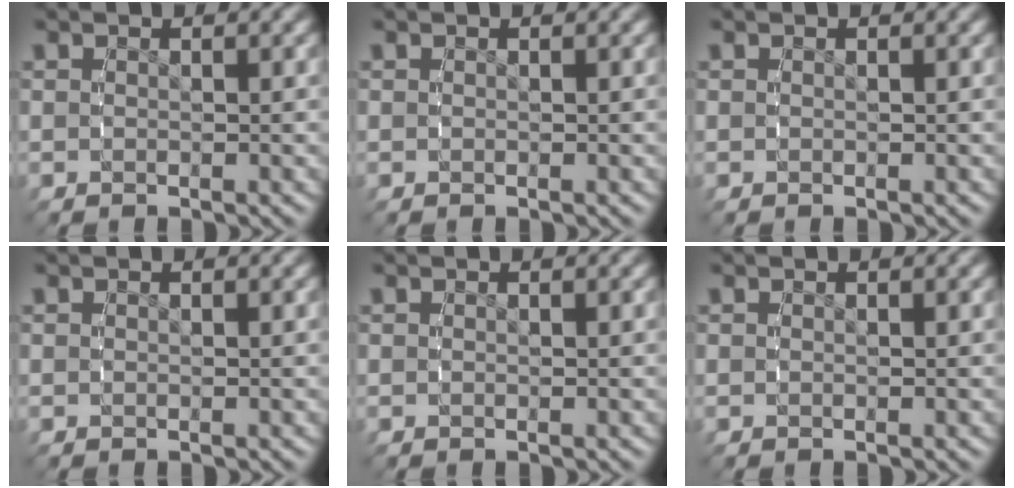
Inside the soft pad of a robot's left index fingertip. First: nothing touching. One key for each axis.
{"total": 0.0}
{"total": 0.0}
{"total": 0.0}
{"total": 0.0}
{"total": 0.0}